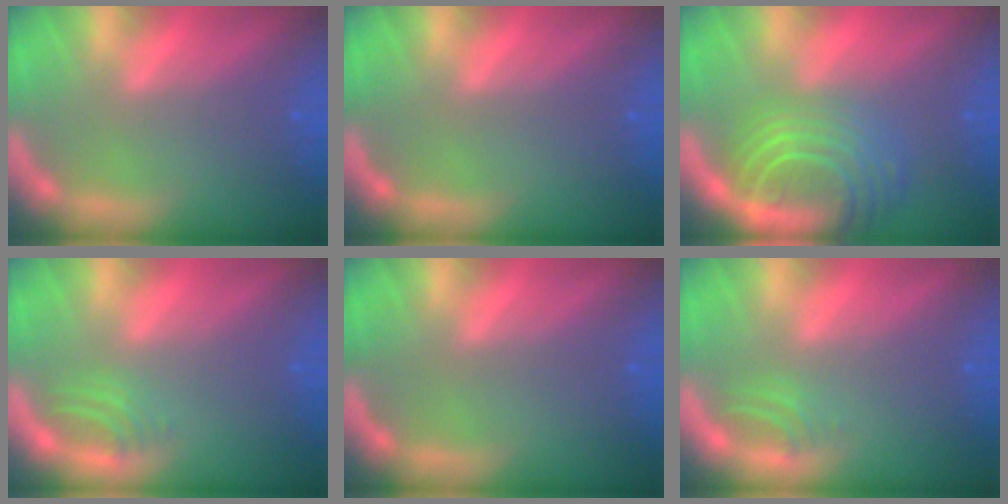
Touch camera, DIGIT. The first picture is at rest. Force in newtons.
{"total": 0.0}
{"total": 10.0}
{"total": 2.0}
{"total": 0.0}
{"total": 1.5}